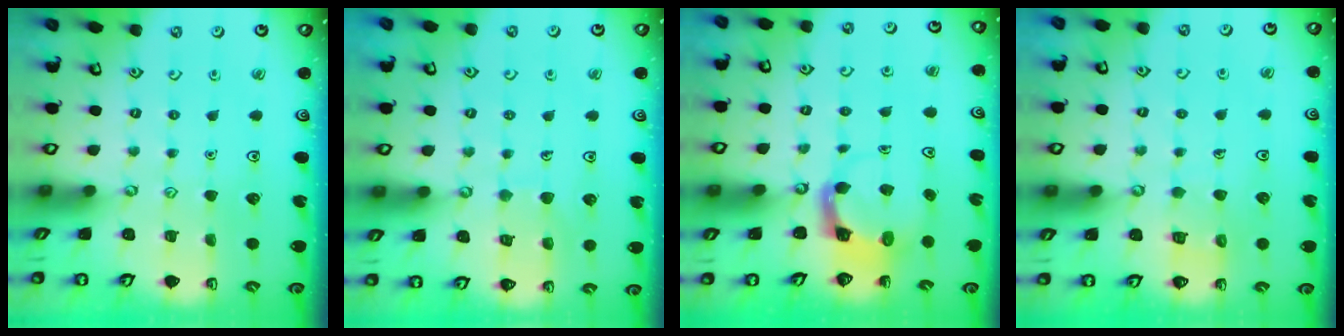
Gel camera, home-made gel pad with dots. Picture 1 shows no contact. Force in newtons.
{"total": 6.2, "press": 6.2, "slide": 0.5}
{"total": 3.8, "press": 3.8, "slide": 0.3}
{"total": 5.9, "press": 5.9, "slide": 0.6}